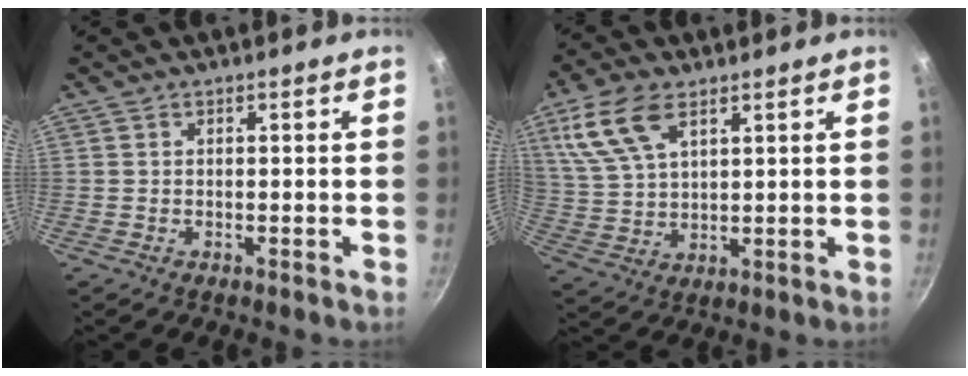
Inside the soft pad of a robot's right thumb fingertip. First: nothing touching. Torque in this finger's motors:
{"motor_torque": [-0.21, 2.11, 1.22, 0.91, 0.20]}